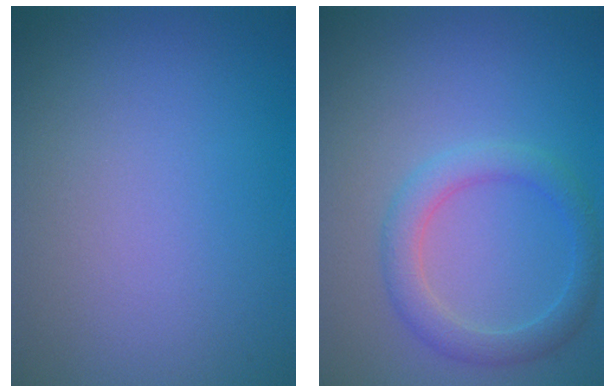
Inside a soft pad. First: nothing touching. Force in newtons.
{"total": 2.8, "press": 2.8, "slide": 0.0}